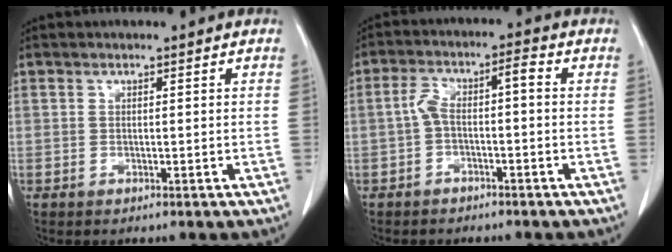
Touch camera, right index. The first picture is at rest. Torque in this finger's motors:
{"motor_torque": [0.49, -0.26, 0.27, 0.08]}